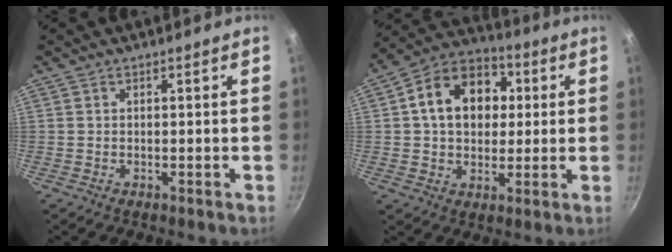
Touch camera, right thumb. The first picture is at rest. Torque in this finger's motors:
{"motor_torque": [-0.86, 1.73, 0.76, -0.57, 0.23]}